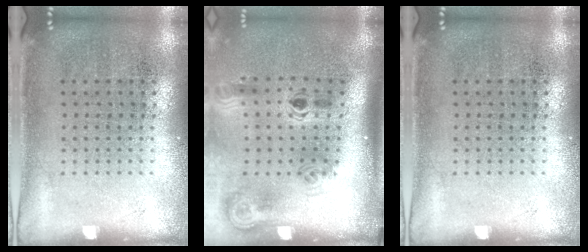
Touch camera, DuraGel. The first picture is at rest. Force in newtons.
{"total": 2.1, "press": 1.4, "slide": 1.5}
{"total": 0.0}